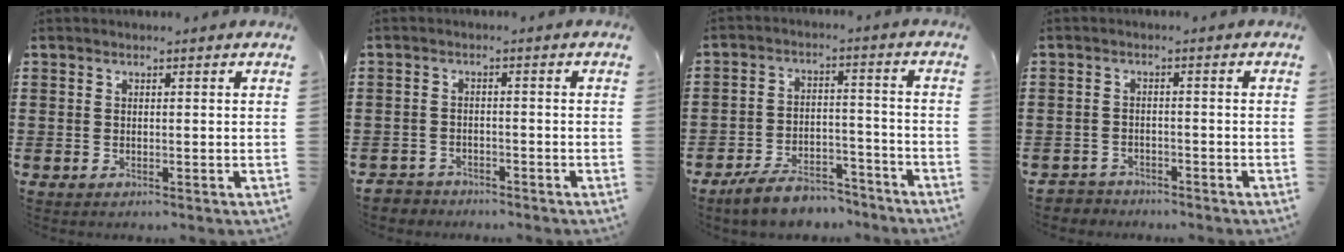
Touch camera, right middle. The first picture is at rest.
{"total": 2.3, "force": [-2.2, 0.6, -0.2], "torque": [-0.004, 0.000, -0.050]}
{"total": 6.9, "force": [-6.4, 1.9, 1.8], "torque": [-0.026, 0.021, -0.123]}
{"total": 2.3, "force": [-2.2, 0.6, -0.3], "torque": [-0.003, 0.000, -0.050]}